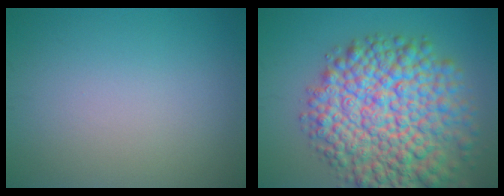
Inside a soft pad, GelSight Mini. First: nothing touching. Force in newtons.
{"total": 12.8, "press": 12.8, "slide": 0.4}